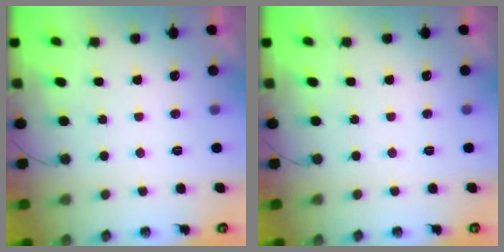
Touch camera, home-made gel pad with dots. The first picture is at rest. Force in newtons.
{"total": 0.0}